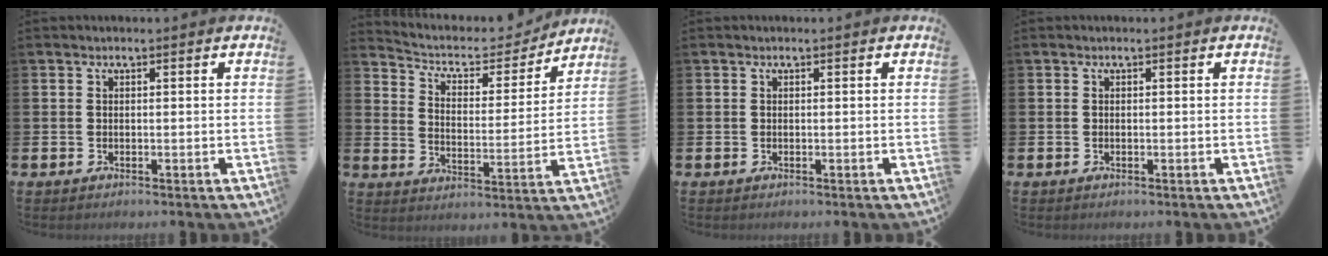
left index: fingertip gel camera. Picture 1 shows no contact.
{"total": 6.0, "force": [5.5, 2.1, 1.3], "torque": [-0.054, -0.043, 0.088]}
{"total": 0.0}
{"total": 0.0}